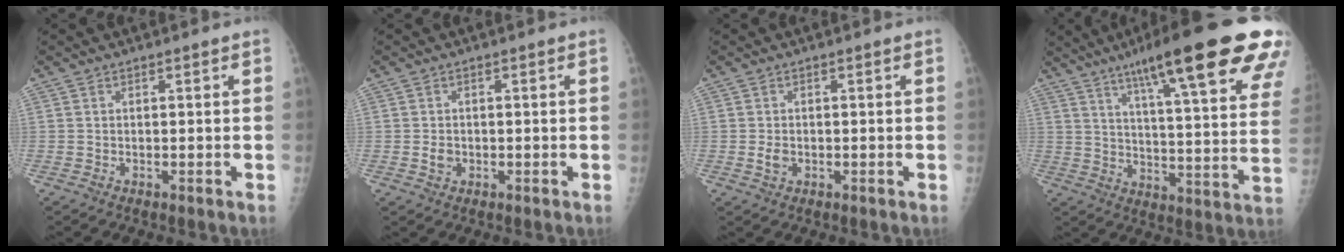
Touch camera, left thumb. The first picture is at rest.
{"total": 1.8, "force": [-0.3, 1.5, 0.9], "torque": [-0.008, 0.003, -0.004]}
{"total": 2.0, "force": [-0.3, 1.5, 1.3], "torque": [-0.019, 0.000, -0.004]}
{"total": 28.5, "force": [17.5, 4.7, 22.0], "torque": [-0.275, -0.036, 0.241]}